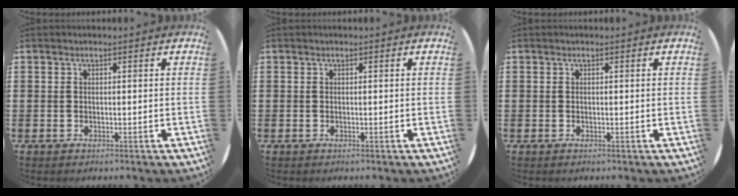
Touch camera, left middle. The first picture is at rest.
{"total": 0.0}
{"total": 0.0}